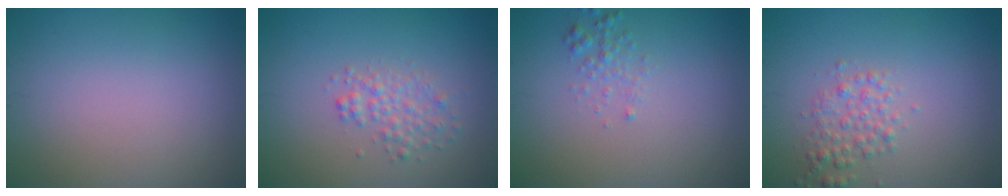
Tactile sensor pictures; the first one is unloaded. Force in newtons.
{"total": 2.0, "press": 2.0, "slide": 0.1}
{"total": 1.2, "press": 1.2, "slide": 0.0}
{"total": 2.0, "press": 2.0, "slide": 0.1}